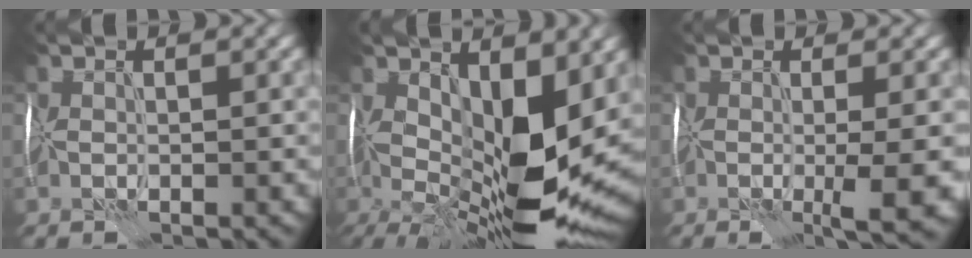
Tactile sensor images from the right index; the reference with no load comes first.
{"total": 14.1, "force": [0.9, 6.4, 12.5], "torque": [-0.225, -0.020, 0.022]}
{"total": 5.0, "force": [-1.1, 0.9, 4.8], "torque": [-0.069, -0.016, -0.014]}